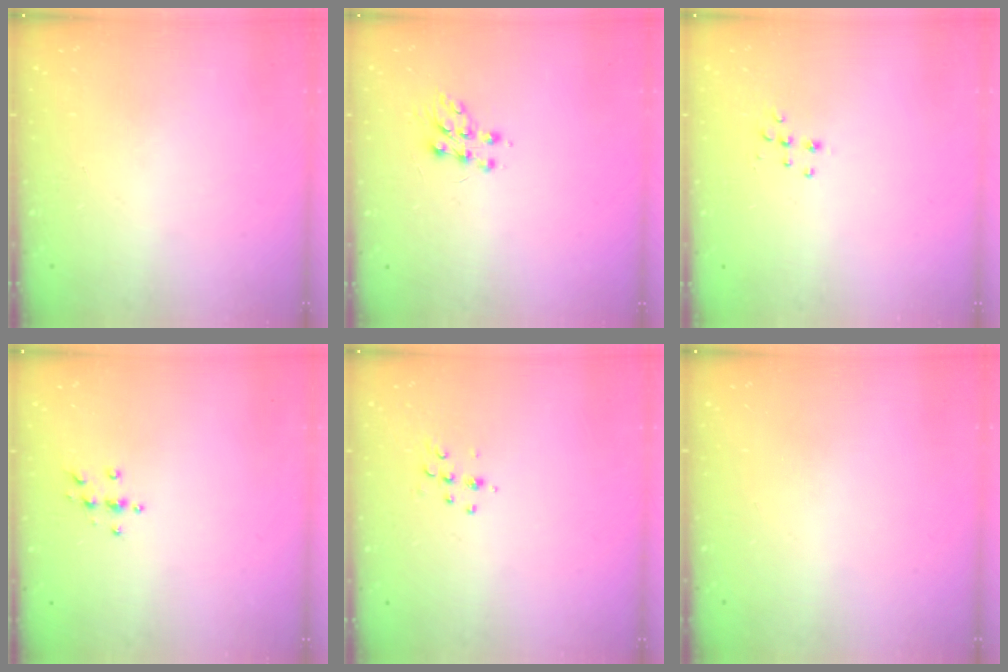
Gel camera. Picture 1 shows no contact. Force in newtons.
{"total": 7.9, "press": 7.8, "slide": 0.6}
{"total": 6.8, "press": 6.8, "slide": 0.5}
{"total": 3.9, "press": 3.8, "slide": 0.4}
{"total": 5.4, "press": 5.4, "slide": 0.6}
{"total": 0.0}